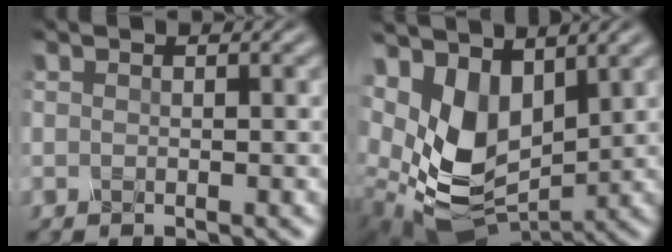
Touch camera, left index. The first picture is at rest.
{"total": 6.6, "force": [2.0, 4.2, 4.6], "torque": [-0.118, -0.024, 0.051]}